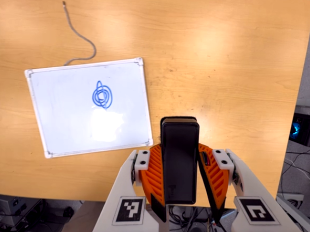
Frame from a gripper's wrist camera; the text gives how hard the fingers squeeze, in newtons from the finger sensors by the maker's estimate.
{"total": 5.6, "left": 4.4, "right": 6.7}